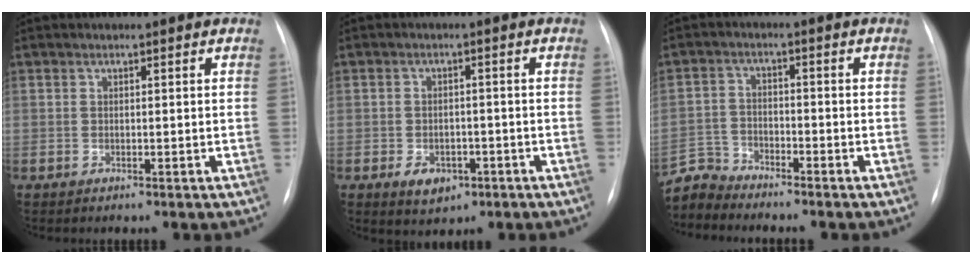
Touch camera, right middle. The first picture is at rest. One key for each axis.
{"total": 4.4, "fx": -2.0, "fy": 3.0, "fz": 2.6, "tx": -0.039, "ty": 0.001, "tz": -0.016}
{"total": 4.7, "fx": -4.6, "fy": 0.1, "fz": -1.1, "tx": 0.021, "ty": -0.006, "tz": -0.090}